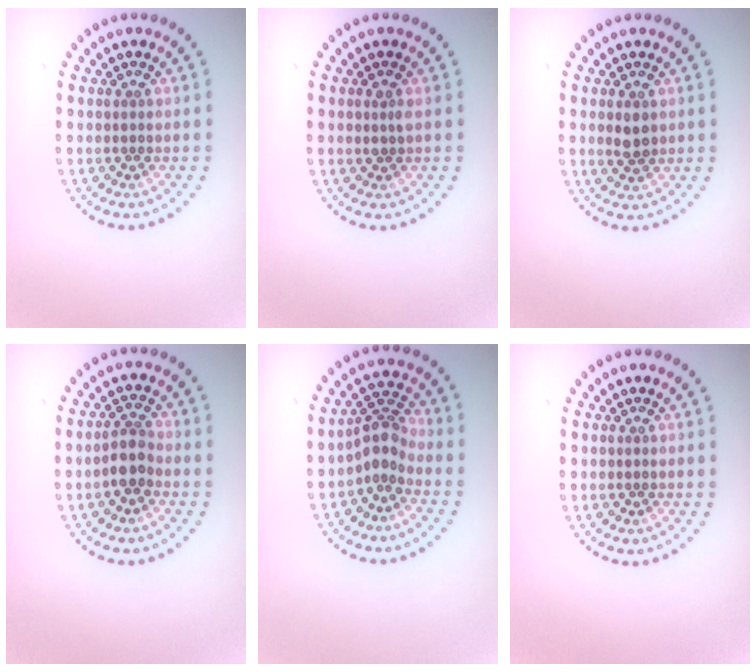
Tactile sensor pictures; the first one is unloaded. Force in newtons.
{"total": 0.7, "press": 0.6, "slide": 0.1}
{"total": 1.9, "press": 1.8, "slide": 0.3}
{"total": 2.3, "press": 2.1, "slide": 1.1}
{"total": 2.8, "press": 2.2, "slide": 1.8}
{"total": 0.0}